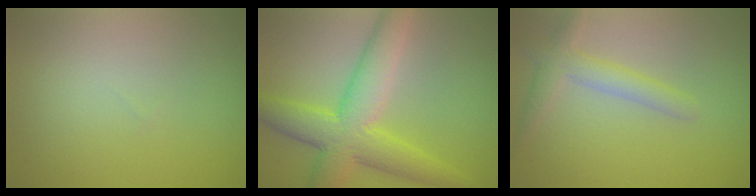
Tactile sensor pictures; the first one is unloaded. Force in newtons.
{"total": 7.5, "press": 7.5, "slide": 0.2}
{"total": 2.8, "press": 2.8, "slide": 0.3}